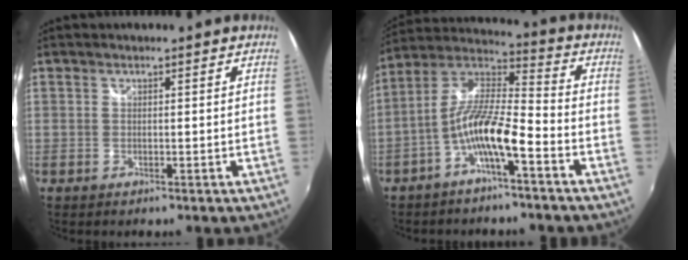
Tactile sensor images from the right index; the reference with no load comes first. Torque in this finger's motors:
{"motor_torque": [1.40, -0.74, 0.92, 0.21]}